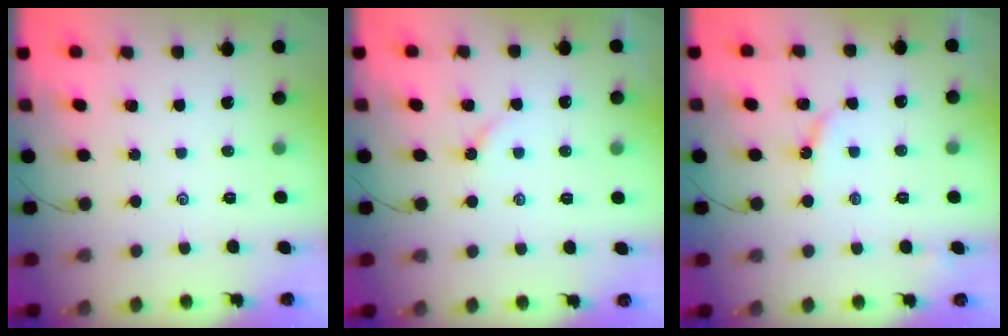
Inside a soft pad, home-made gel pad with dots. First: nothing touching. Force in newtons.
{"total": 2.7, "press": 2.7, "slide": 0.4}
{"total": 3.3, "press": 3.3, "slide": 0.3}